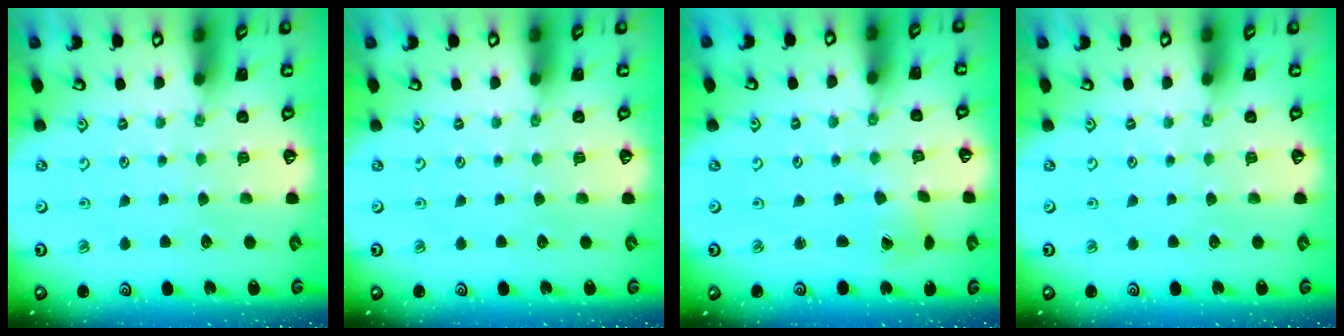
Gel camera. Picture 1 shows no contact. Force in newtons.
{"total": 0.0}
{"total": 1.2, "press": 1.1, "slide": 0.3}
{"total": 0.0}